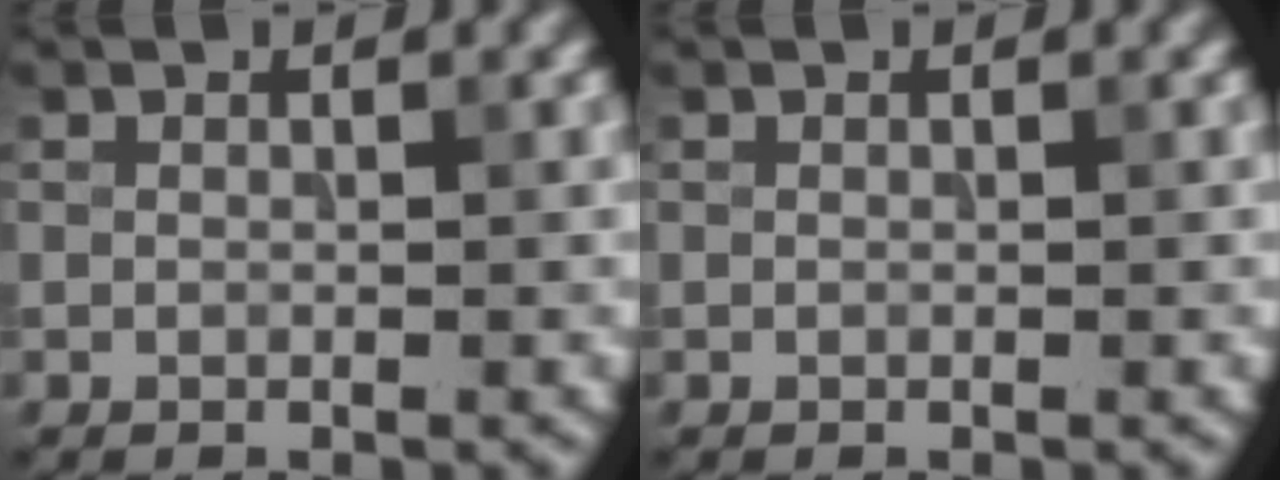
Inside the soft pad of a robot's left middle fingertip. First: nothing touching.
{"total": 0.0}